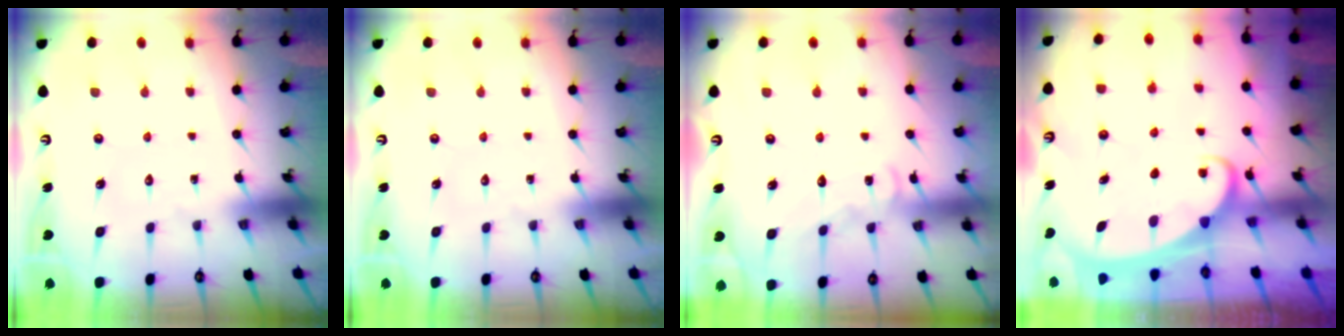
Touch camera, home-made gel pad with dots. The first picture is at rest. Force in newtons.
{"total": 0.0}
{"total": 9.0, "press": 9.0, "slide": 0.6}
{"total": 2.0, "press": 2.0, "slide": 0.3}